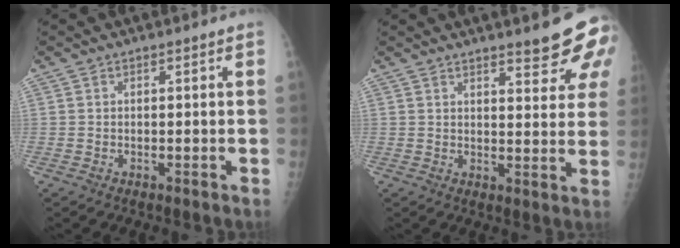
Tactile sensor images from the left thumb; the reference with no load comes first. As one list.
[{"total": 9.7, "force": [7.0, 2.5, 6.3], "torque": [-0.050, -0.038, 0.078]}]